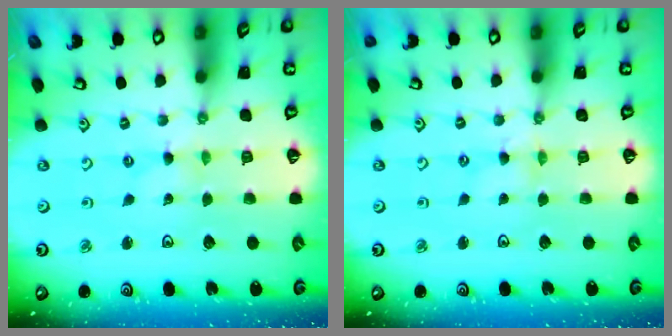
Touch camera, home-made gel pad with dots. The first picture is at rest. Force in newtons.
{"total": 1.0, "press": 1.0, "slide": 0.2}